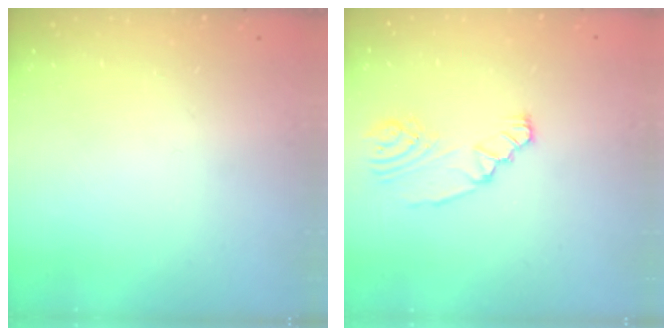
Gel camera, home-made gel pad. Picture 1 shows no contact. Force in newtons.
{"total": 4.5, "press": 4.3, "slide": 1.5}